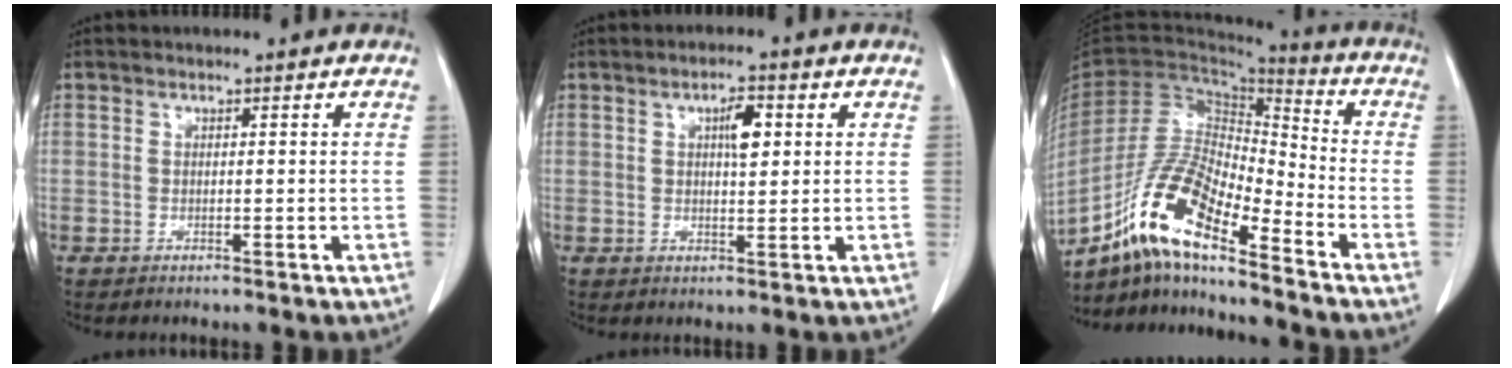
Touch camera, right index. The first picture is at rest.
{"total": 3.8, "force": [1.1, 1.2, 3.4], "torque": [-0.057, 0.005, 0.018]}
{"total": 14.4, "force": [-9.6, 2.6, 10.5], "torque": [-0.208, 0.001, -0.177]}